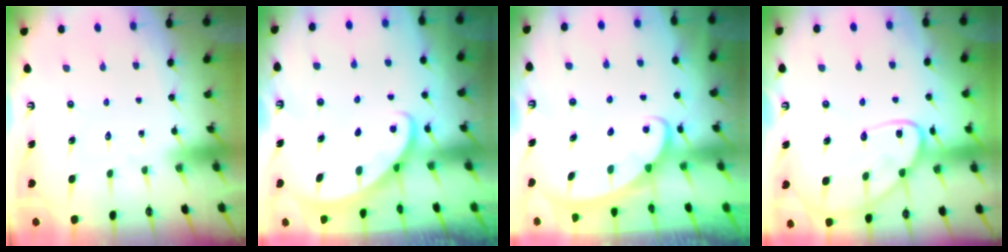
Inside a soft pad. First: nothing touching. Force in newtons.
{"total": 2.7, "press": 2.7, "slide": 0.1}
{"total": 2.4, "press": 2.4, "slide": 0.3}
{"total": 14.6, "press": 14.5, "slide": 1.4}